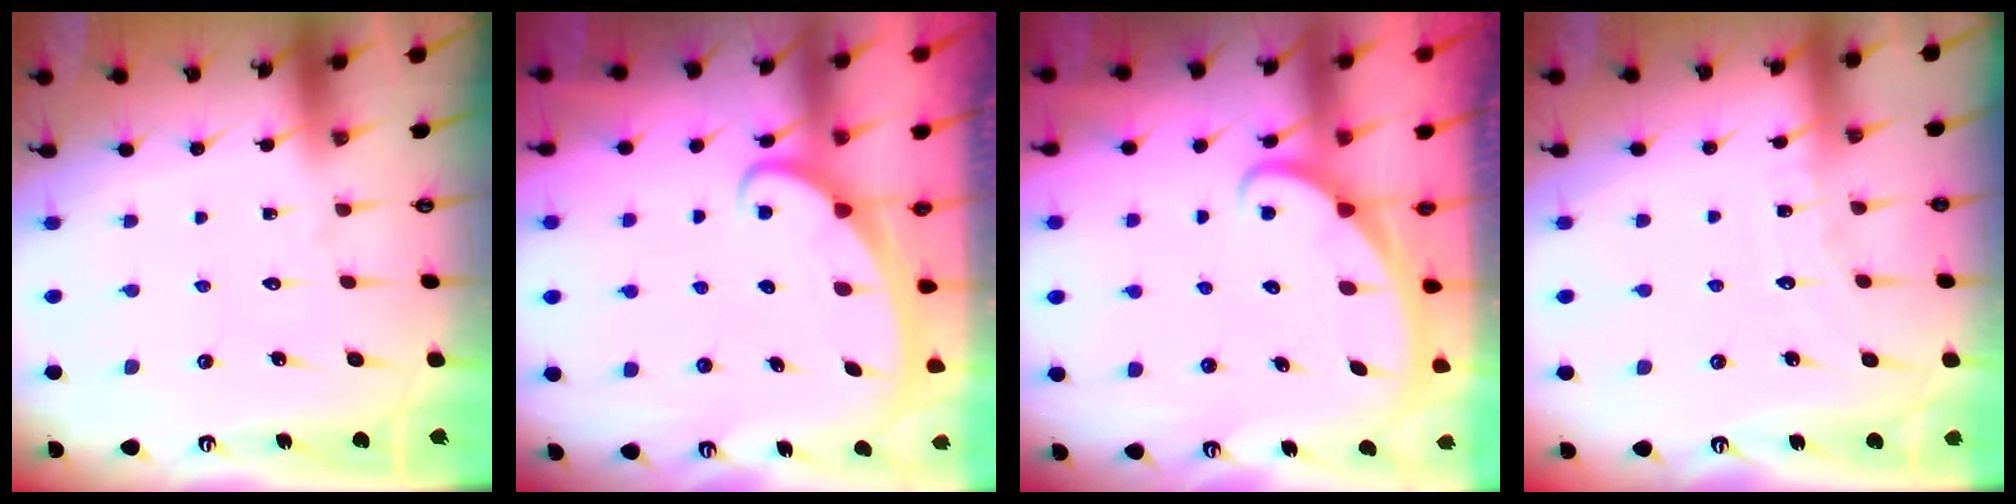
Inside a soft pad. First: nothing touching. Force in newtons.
{"total": 2.5, "press": 2.5, "slide": 0.5}
{"total": 2.5, "press": 2.5, "slide": 0.3}
{"total": 6.5, "press": 6.5, "slide": 0.4}